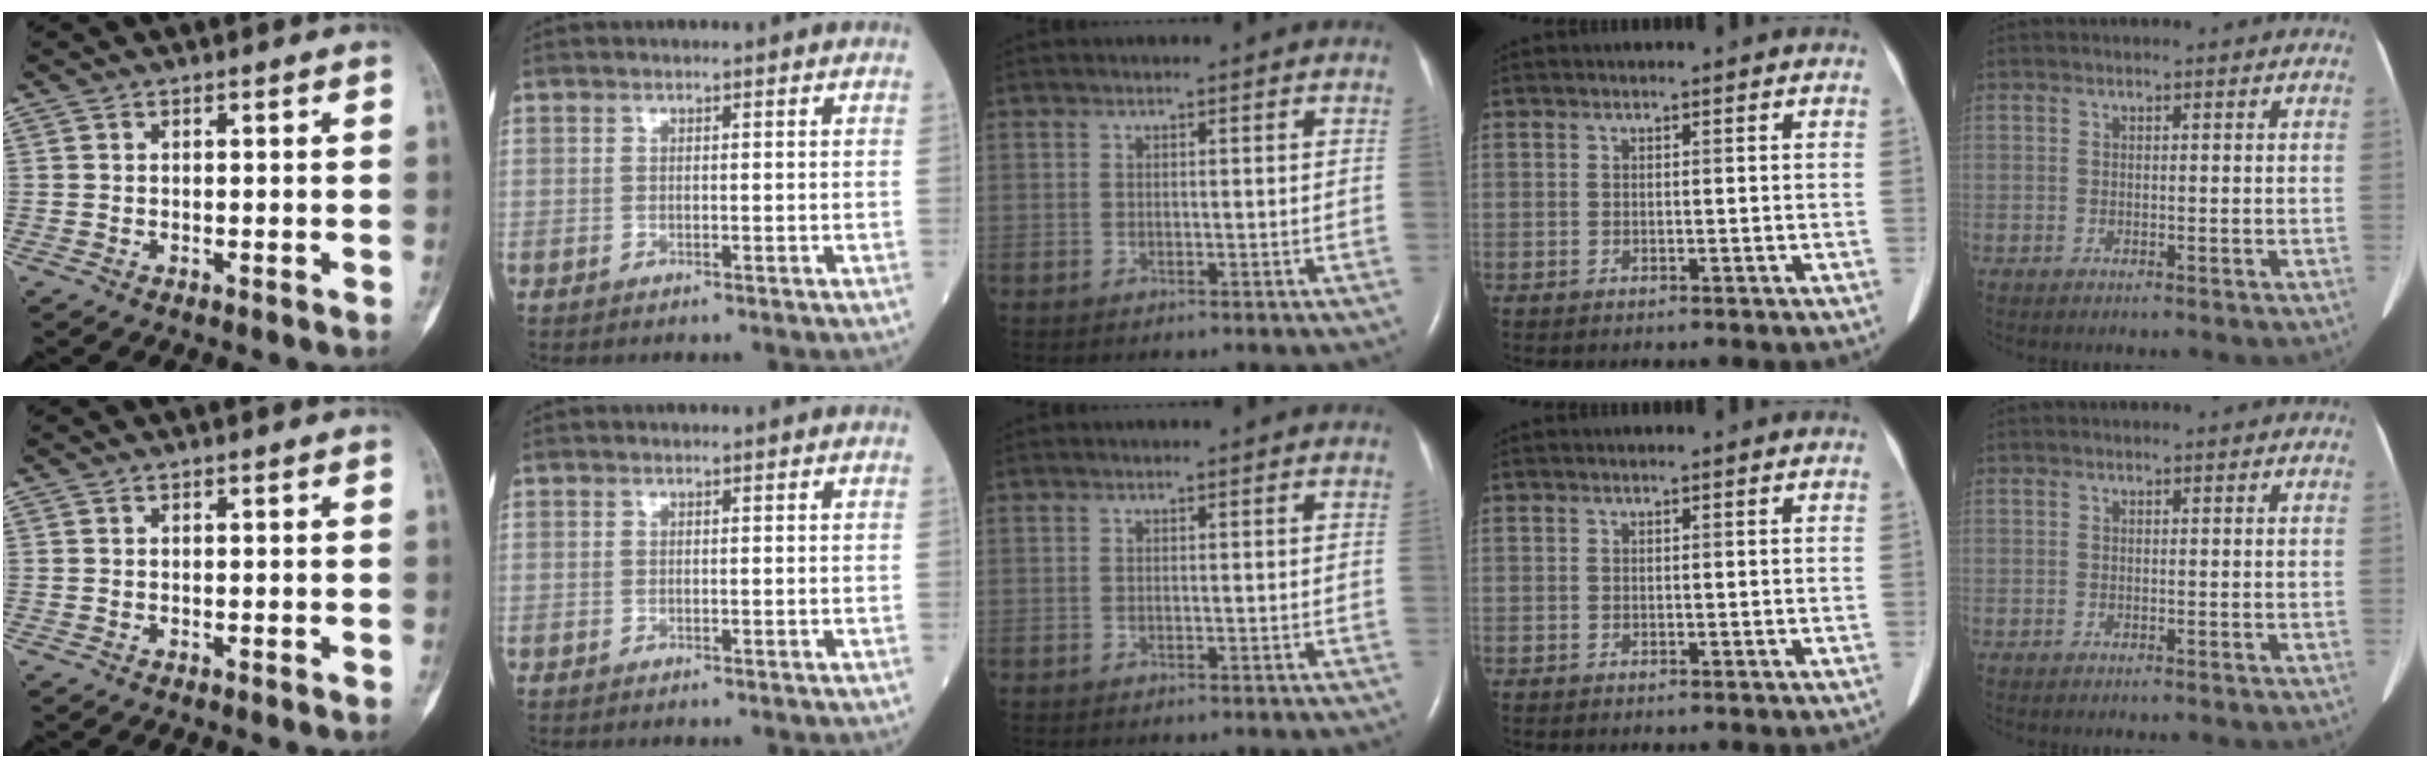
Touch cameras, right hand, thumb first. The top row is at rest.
{}